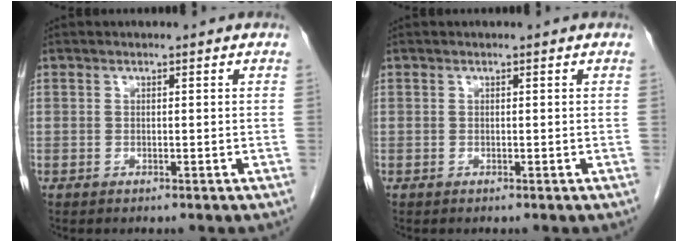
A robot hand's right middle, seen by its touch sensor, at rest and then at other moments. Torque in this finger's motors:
{"motor_torque": [0.00, 0.00, 0.00, -0.01]}